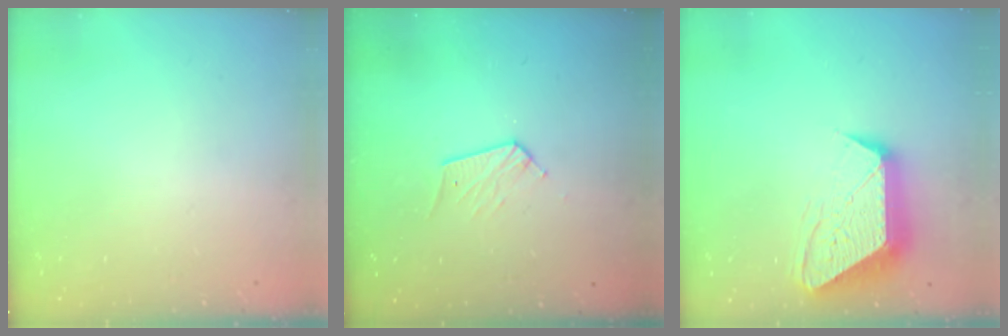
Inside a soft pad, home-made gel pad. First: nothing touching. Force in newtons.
{"total": 6.9, "press": 6.9, "slide": 0.7}
{"total": 13.9, "press": 13.9, "slide": 0.9}